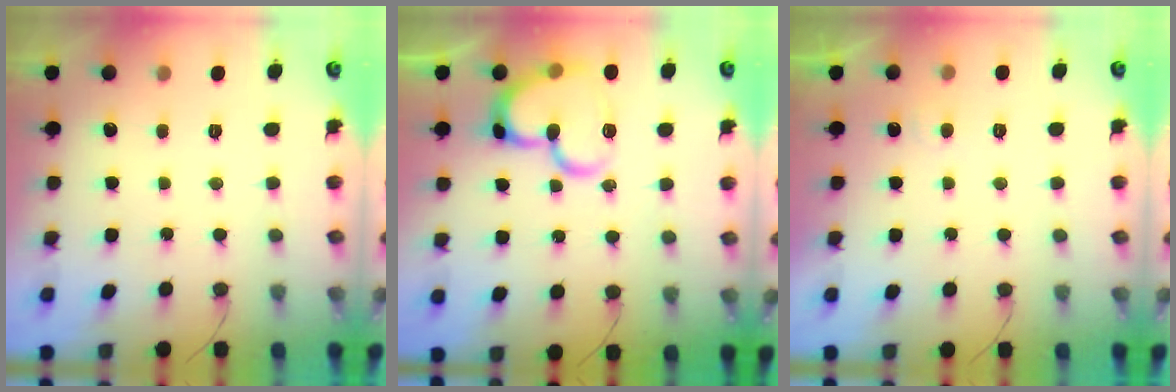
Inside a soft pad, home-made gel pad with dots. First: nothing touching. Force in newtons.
{"total": 17.8, "press": 17.6, "slide": 2.1}
{"total": 3.5, "press": 3.4, "slide": 0.3}